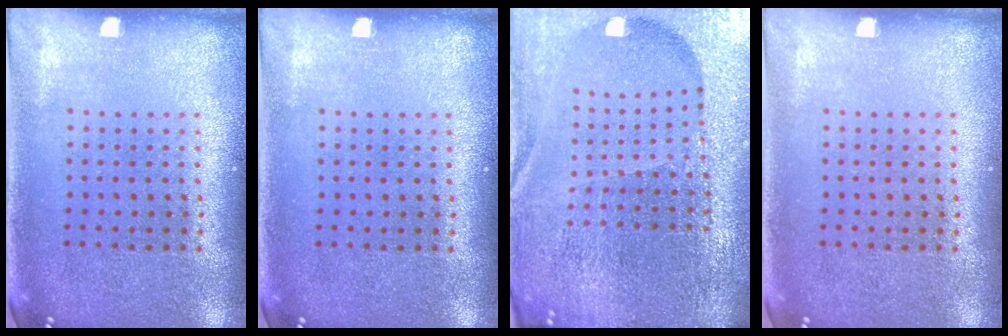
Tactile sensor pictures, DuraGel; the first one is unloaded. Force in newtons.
{"total": 0.0}
{"total": 6.9, "press": 5.9, "slide": 3.6}
{"total": 0.0}